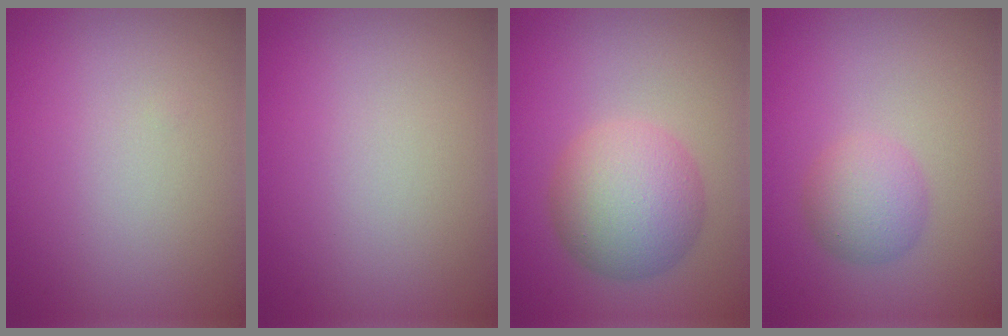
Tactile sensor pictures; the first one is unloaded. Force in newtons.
{"total": 0.0}
{"total": 6.2, "press": 6.2, "slide": 0.3}
{"total": 2.9, "press": 2.9, "slide": 0.1}